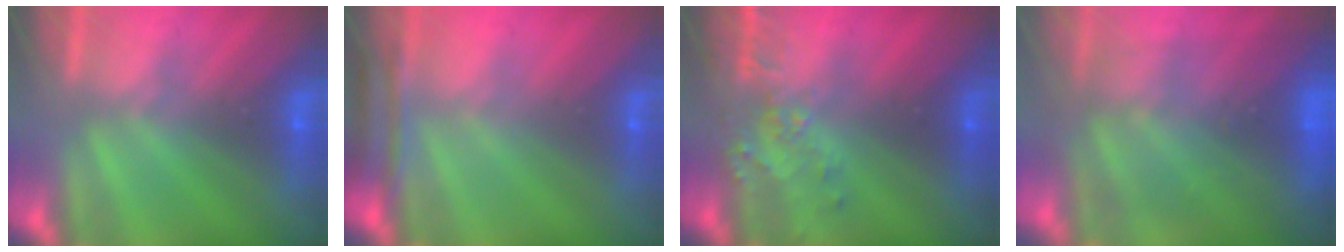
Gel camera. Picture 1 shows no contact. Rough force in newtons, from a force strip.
{"total": 4.4}
{"total": 3.1}
{"total": 7.6}